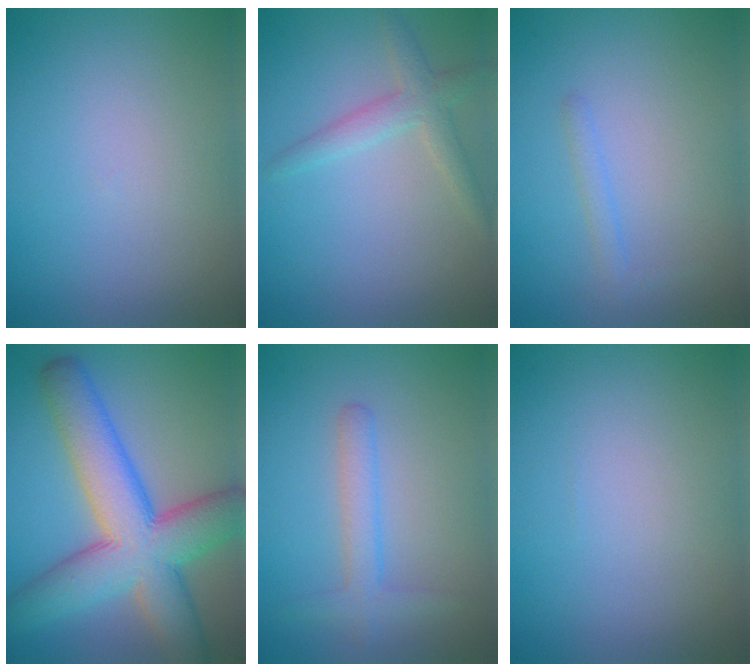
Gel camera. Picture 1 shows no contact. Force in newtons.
{"total": 2.6, "press": 2.6, "slide": 0.1}
{"total": 1.1, "press": 1.1, "slide": 0.0}
{"total": 11.1, "press": 11.1, "slide": 0.3}
{"total": 2.5, "press": 2.5, "slide": 0.1}
{"total": 0.0}